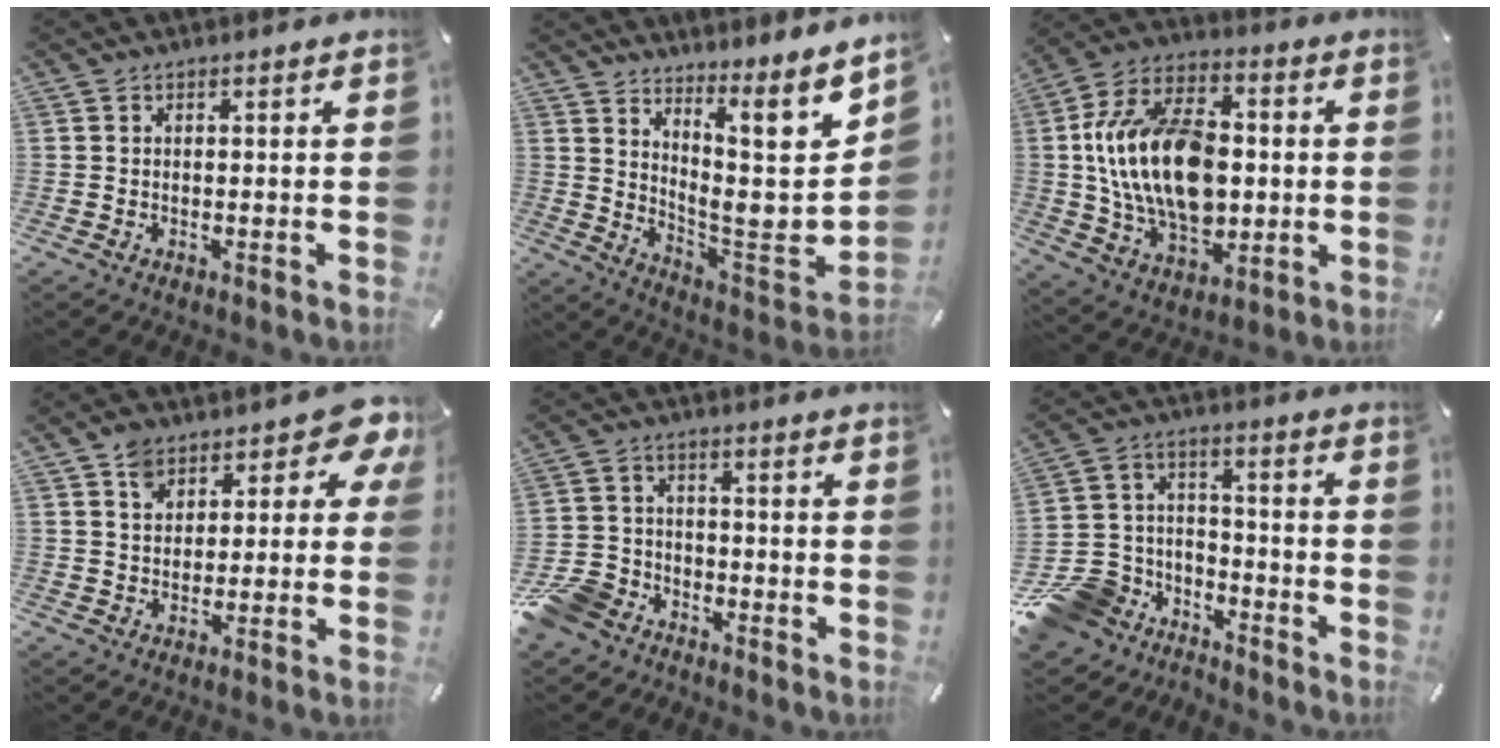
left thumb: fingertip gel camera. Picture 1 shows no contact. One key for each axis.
{"total": 12.7, "fx": 7.2, "fy": 3.4, "fz": 9.9, "tx": -0.118, "ty": -0.105, "tz": 0.109}
{"total": 21.3, "fx": -0.2, "fy": 14.3, "fz": 15.8, "tx": -0.327, "ty": 0.006, "tz": -0.004}
{"total": 10.6, "fx": 4.9, "fy": 7.4, "fz": 5.8, "tx": -0.076, "ty": -0.025, "tz": 0.089}
{"total": 9.6, "fx": -6.8, "fy": 6.4, "fz": 2.6, "tx": -0.060, "ty": 0.048, "tz": -0.130}
{"total": 13.1, "fx": -8.6, "fy": 9.5, "fz": 2.6, "tx": -0.056, "ty": 0.053, "tz": -0.151}